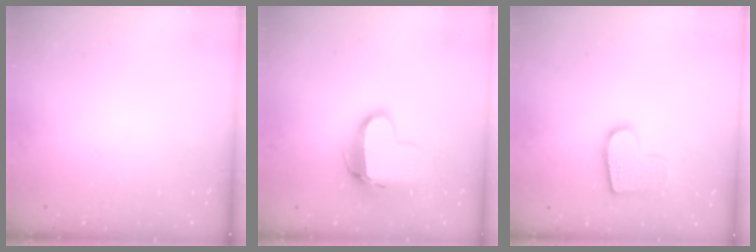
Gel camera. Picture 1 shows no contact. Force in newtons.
{"total": 11.4, "press": 11.4, "slide": 1.1}
{"total": 12.7, "press": 12.6, "slide": 0.8}